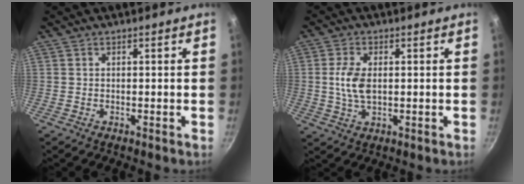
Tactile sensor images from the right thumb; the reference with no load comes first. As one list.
[{"total": 6.1, "force": [0.4, 3.4, 5.0], "torque": [-0.101, 0.002, 0.007]}]